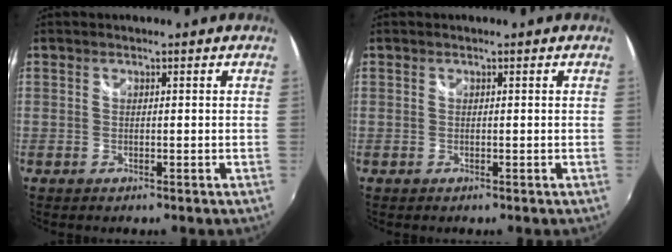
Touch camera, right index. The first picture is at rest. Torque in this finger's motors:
{"motor_torque": [0.00, 0.00, 0.00, 0.00]}